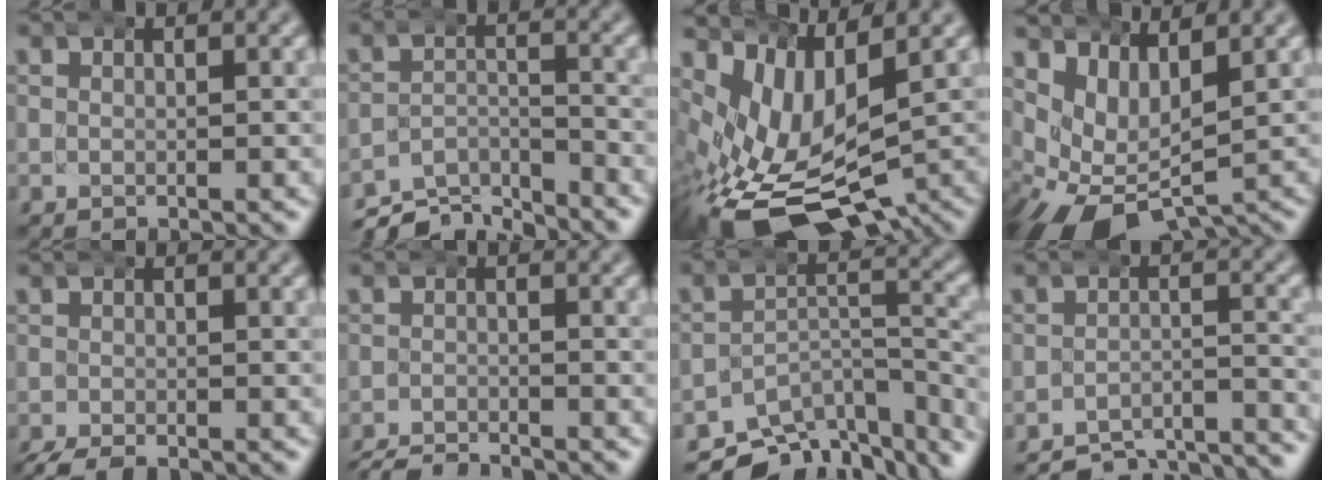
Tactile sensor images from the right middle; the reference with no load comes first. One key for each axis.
{"total": 6.2, "fx": -5.8, "fy": 1.9, "fz": 1.3, "tx": -0.012, "ty": -0.010, "tz": -0.107}
{"total": 11.1, "fx": -4.3, "fy": 7.0, "fz": 7.5, "tx": -0.176, "ty": -0.048, "tz": -0.049}
{"total": 9.3, "fx": -3.7, "fy": 7.0, "fz": 4.8, "tx": -0.131, "ty": -0.053, "tz": -0.045}
{"total": 2.2, "fx": -2.0, "fy": 0.8, "fz": 0.5, "tx": -0.016, "ty": -0.008, "tz": -0.031}
{"total": 5.1, "fx": -5.0, "fy": 1.2, "fz": 0.6, "tx": -0.018, "ty": -0.014, "tz": -0.079}
{"total": 10.5, "fx": -8.5, "fy": 4.7, "fz": 4.1, "tx": -0.038, "ty": -0.017, "tz": -0.136}
{"total": 10.0, "fx": -9.4, "fy": 2.3, "fz": 2.3, "tx": -0.027, "ty": -0.027, "tz": -0.145}